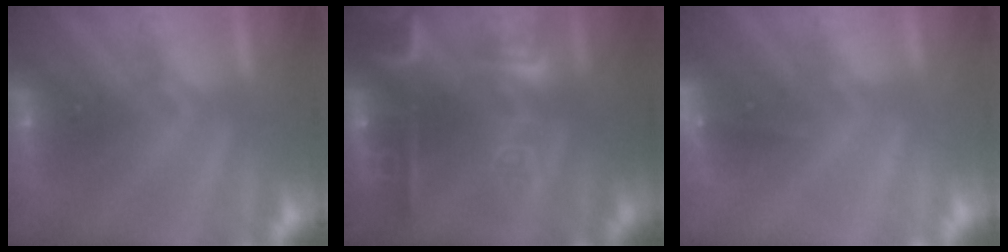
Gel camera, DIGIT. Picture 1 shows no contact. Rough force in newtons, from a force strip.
{"total": 8.9}
{"total": 4.6}